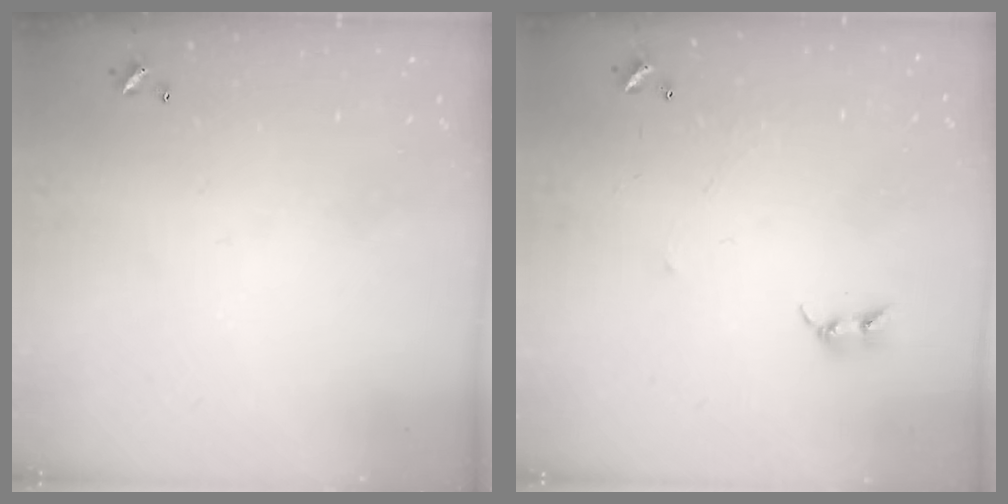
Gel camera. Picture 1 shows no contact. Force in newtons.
{"total": 2.4, "press": 2.4, "slide": 0.2}